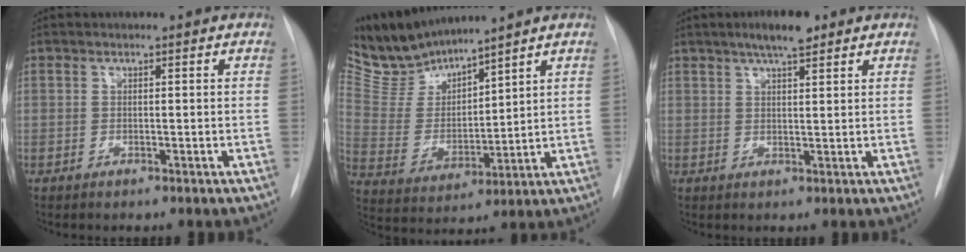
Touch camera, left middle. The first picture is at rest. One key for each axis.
{"total": 8.9, "fx": 8.8, "fy": 0.8, "fz": 1.1, "tx": -0.042, "ty": -0.004, "tz": 0.196}
{"total": 5.1, "fx": 3.5, "fy": 1.1, "fz": 3.5, "tx": -0.061, "ty": 0.007, "tz": 0.055}